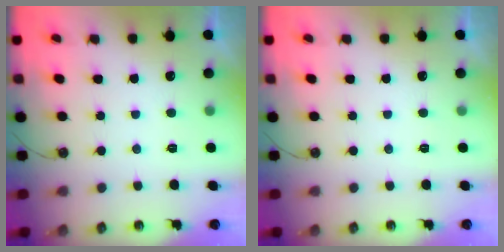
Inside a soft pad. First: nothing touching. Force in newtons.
{"total": 0.0}